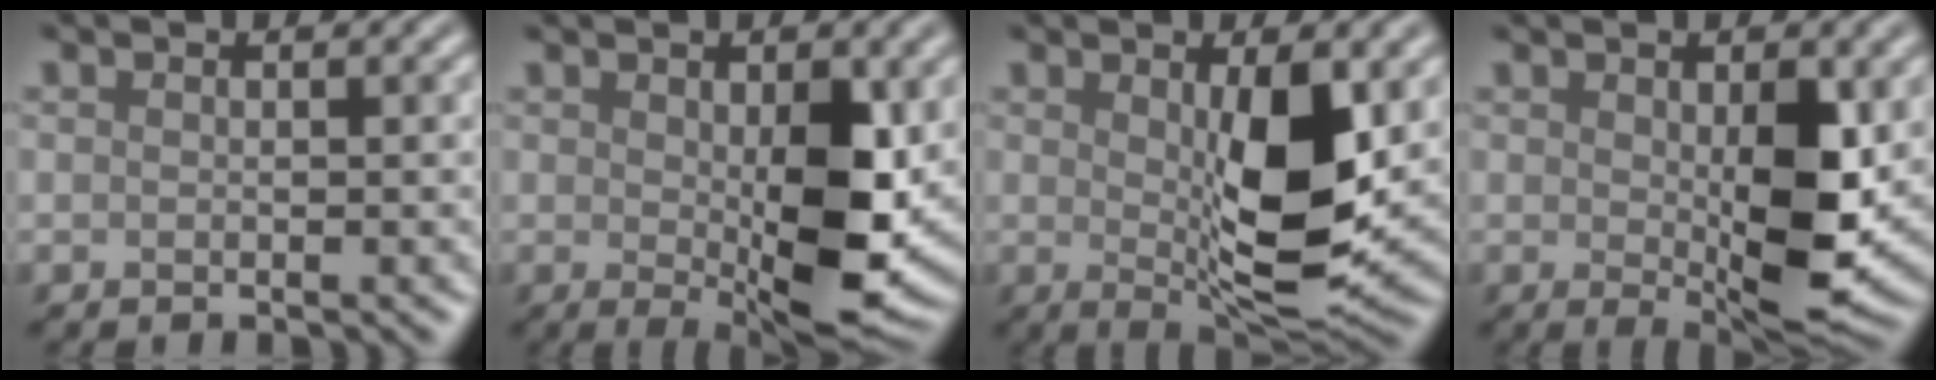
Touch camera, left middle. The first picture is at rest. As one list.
[{"total": 7.9, "force": [0.1, 2.8, 7.4], "torque": [-0.120, -0.014, 0.014]}, {"total": 7.5, "force": [0.5, 2.1, 7.2], "torque": [-0.119, -0.023, 0.020]}, {"total": 6.6, "force": [0.2, 2.0, 6.3], "torque": [-0.104, -0.015, 0.015]}]